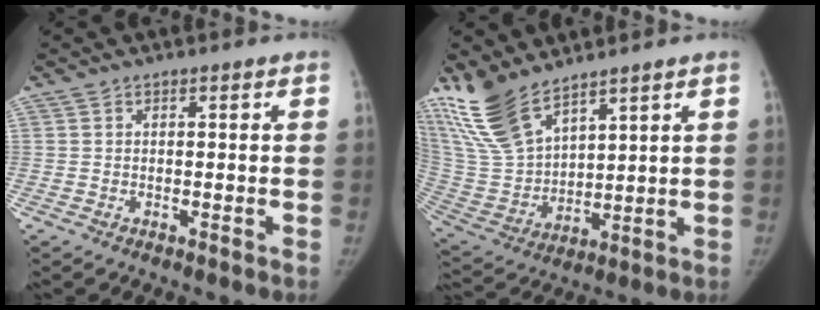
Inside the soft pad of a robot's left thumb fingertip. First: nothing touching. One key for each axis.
{"total": 15.2, "fx": 11.6, "fy": 5.6, "fz": 8.0, "tx": -0.150, "ty": -0.052, "tz": 0.249}